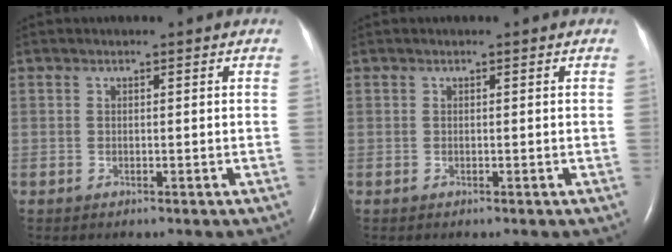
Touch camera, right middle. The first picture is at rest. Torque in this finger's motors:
{"motor_torque": [0.02, 0.00, 0.00, 0.00]}